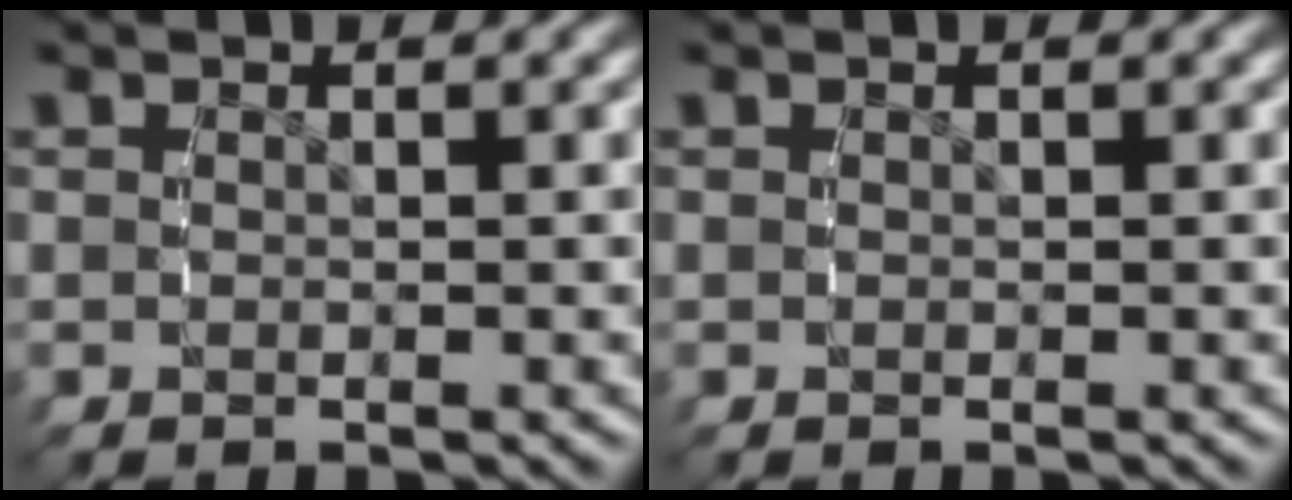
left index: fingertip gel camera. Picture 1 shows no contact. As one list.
[{"total": 0.0}]